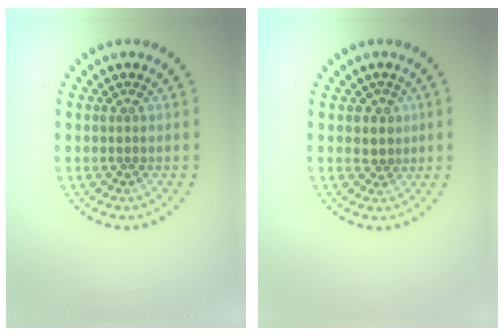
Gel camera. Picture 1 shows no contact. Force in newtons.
{"total": 1.7, "press": 1.3, "slide": 1.1}